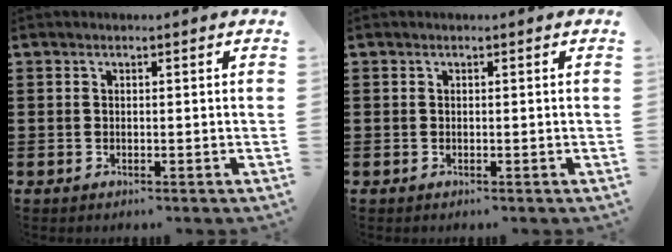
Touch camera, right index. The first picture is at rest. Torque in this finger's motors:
{"motor_torque": [-0.33, 1.81, 0.00, 0.00]}